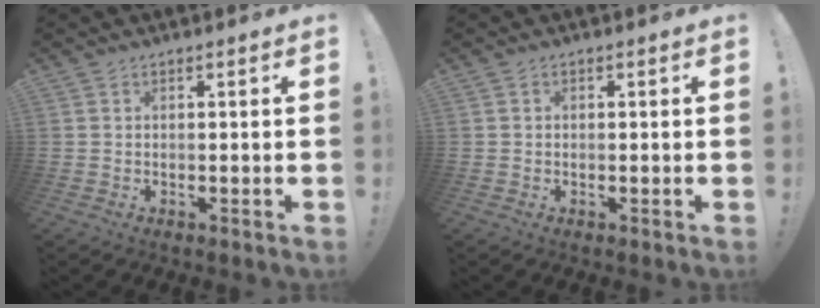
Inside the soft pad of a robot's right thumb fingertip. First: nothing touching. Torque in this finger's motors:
{"motor_torque": [-0.19, -0.03, -0.15, 0.07, 0.03]}